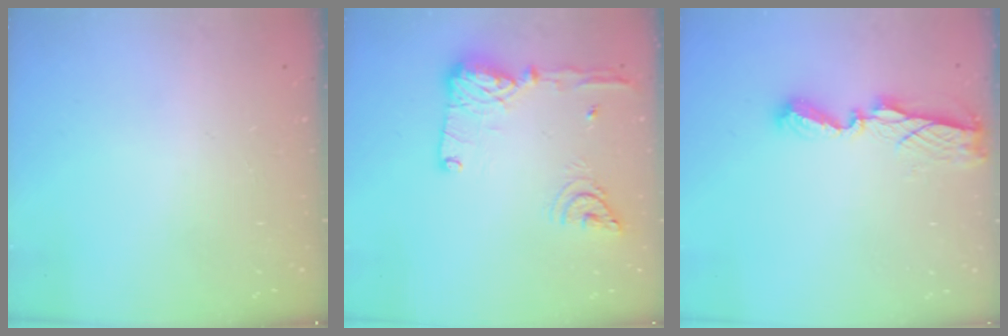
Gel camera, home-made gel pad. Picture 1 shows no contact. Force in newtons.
{"total": 16.7, "press": 16.5, "slide": 2.8}
{"total": 7.5, "press": 7.5, "slide": 0.5}